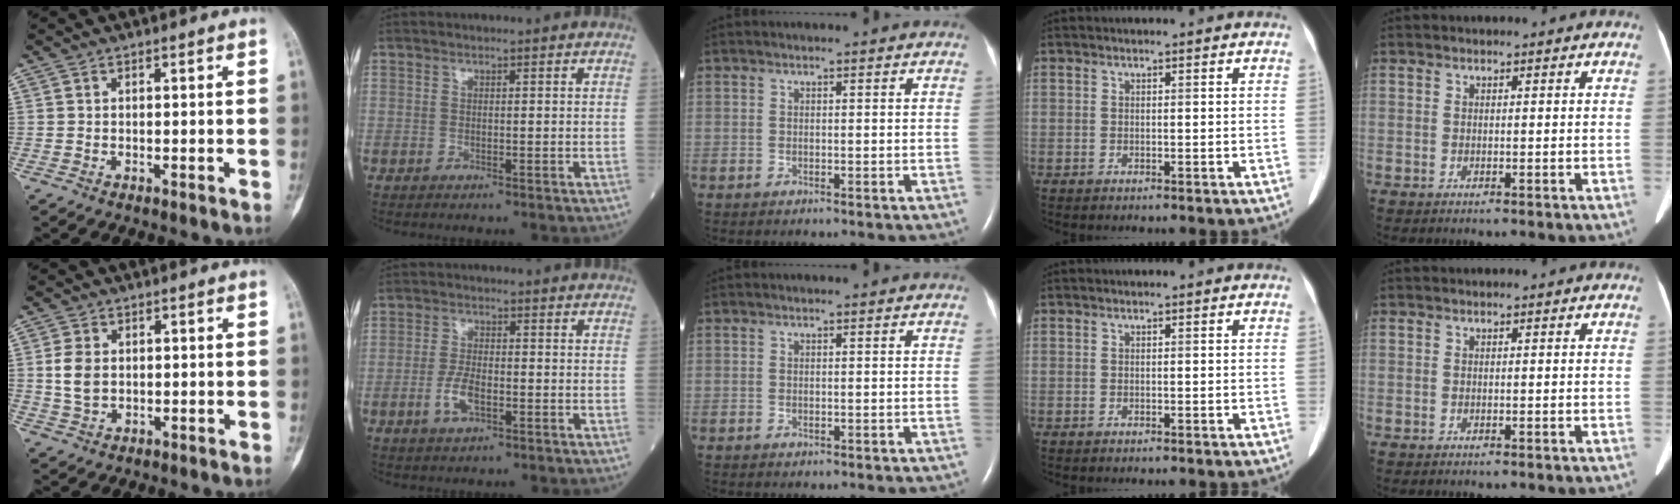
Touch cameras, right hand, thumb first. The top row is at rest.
{"thumb": {"total": 4.9, "force": [0.3, 3.6, 3.4], "torque": [-0.064, 0.002, 0.008]}, "index": {"total": 4.3, "force": [-1.7, 1.5, 3.7], "torque": [-0.081, -0.002, -0.032]}}